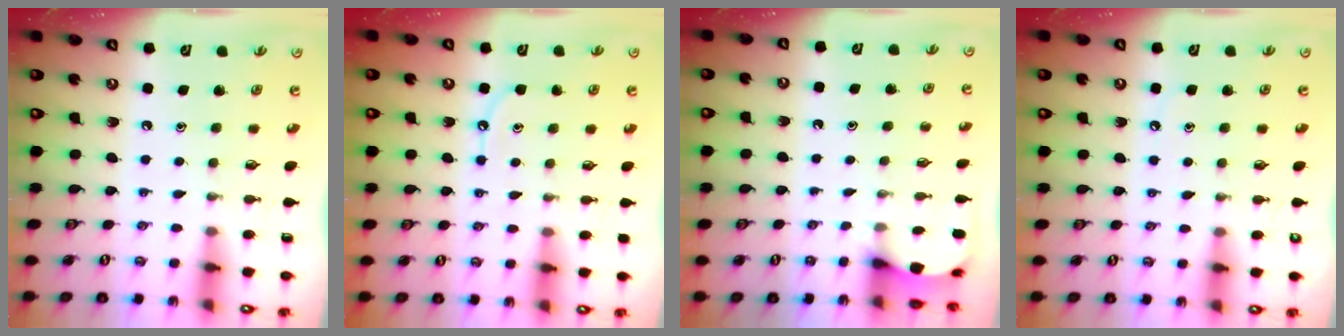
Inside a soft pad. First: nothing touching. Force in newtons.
{"total": 5.4, "press": 5.4, "slide": 0.6}
{"total": 2.4, "press": 2.4, "slide": 0.3}
{"total": 4.9, "press": 4.9, "slide": 0.7}